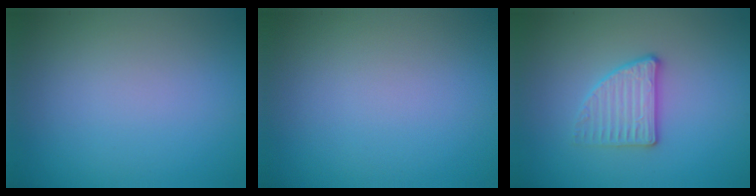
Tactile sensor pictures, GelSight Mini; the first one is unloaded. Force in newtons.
{"total": 0.0}
{"total": 2.7, "press": 2.6, "slide": 0.8}